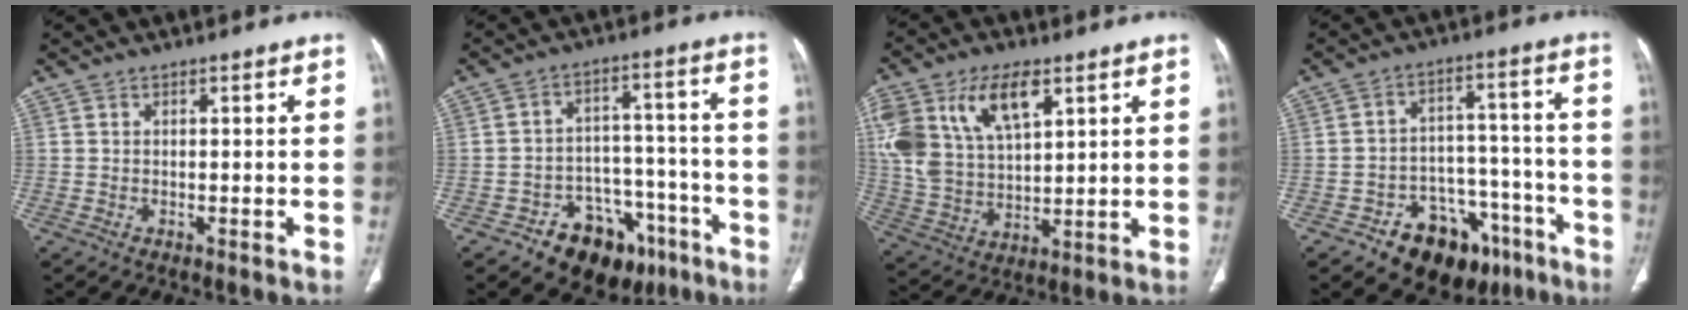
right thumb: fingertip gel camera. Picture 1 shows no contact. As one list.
[{"total": 14.5, "force": [-8.9, 9.7, 6.0], "torque": [-0.037, 0.087, -0.124]}, {"total": 17.6, "force": [7.7, 9.6, 12.6], "torque": [-0.246, -0.012, 0.153]}, {"total": 16.0, "force": [-9.9, 10.3, 7.2], "torque": [-0.053, 0.095, -0.139]}]